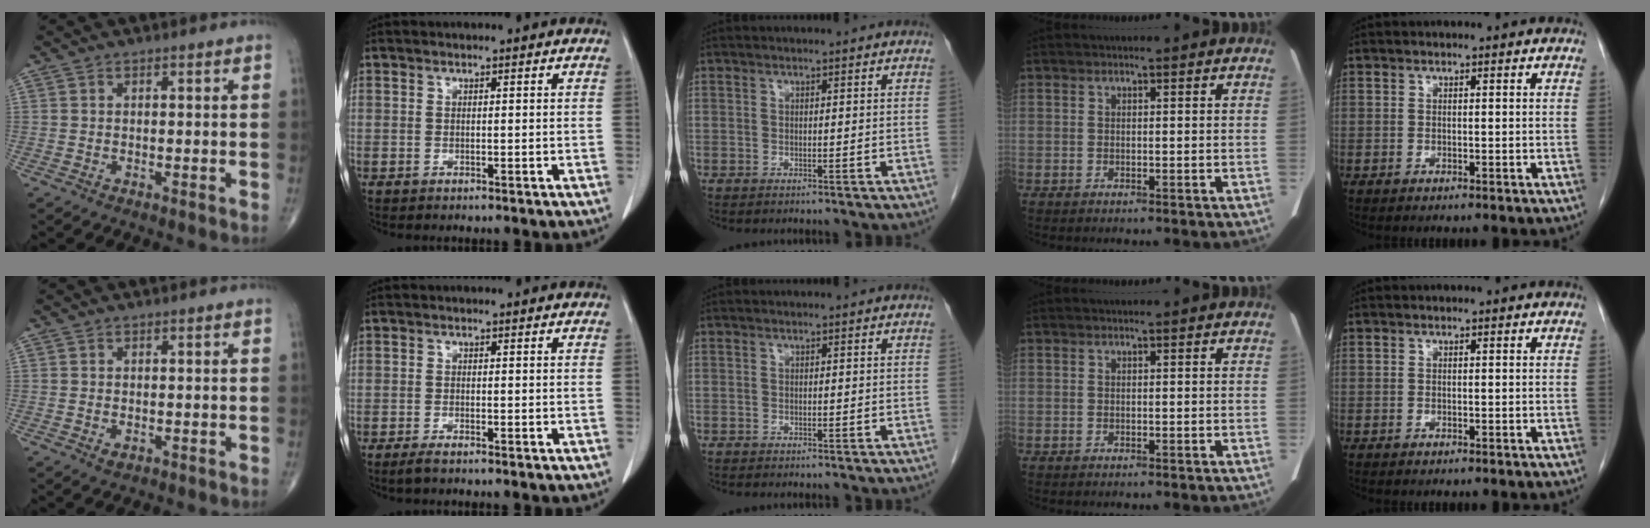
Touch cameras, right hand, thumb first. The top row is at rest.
{"thumb": {"total": 1.2, "force": [-0.4, 0.7, 0.8], "torque": [-0.010, 0.002, -0.003]}, "index": {"total": 1.6, "force": [-0.9, 0.2, 1.3], "torque": [-0.025, -0.003, -0.018]}}